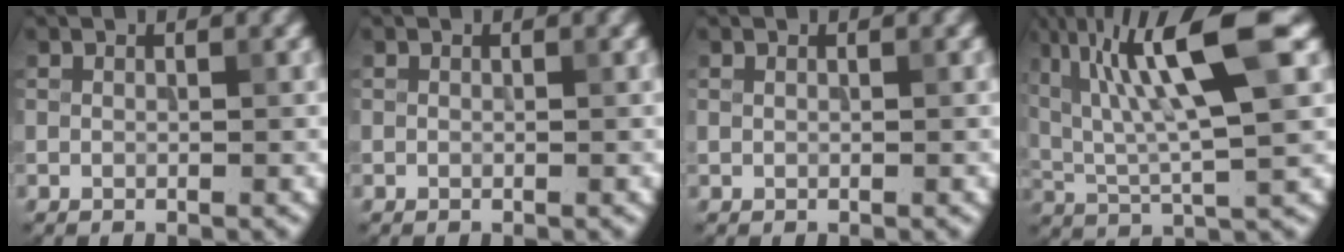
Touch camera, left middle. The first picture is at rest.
{"total": 0.0}
{"total": 0.0}
{"total": 11.5, "force": [4.3, 2.5, 10.4], "torque": [-0.181, 0.014, 0.076]}